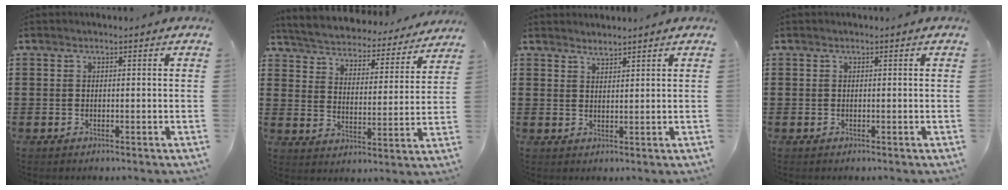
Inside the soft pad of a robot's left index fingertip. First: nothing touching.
{"total": 4.0, "force": [4.0, 0.0, -0.1], "torque": [-0.025, -0.037, 0.061]}
{"total": 1.6, "force": [1.6, 0.0, 0.0], "torque": [-0.002, 0.002, 0.031]}
{"total": 0.0}